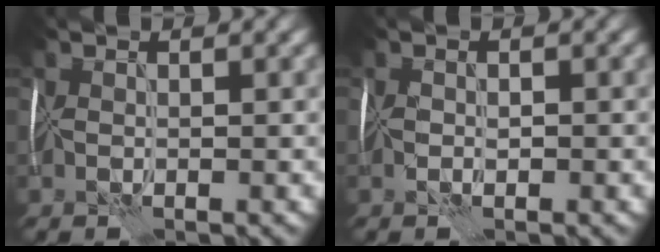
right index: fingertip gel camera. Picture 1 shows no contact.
{"total": 1.2, "force": [-0.4, 0.7, 0.9], "torque": [-0.017, 0.003, -0.010]}